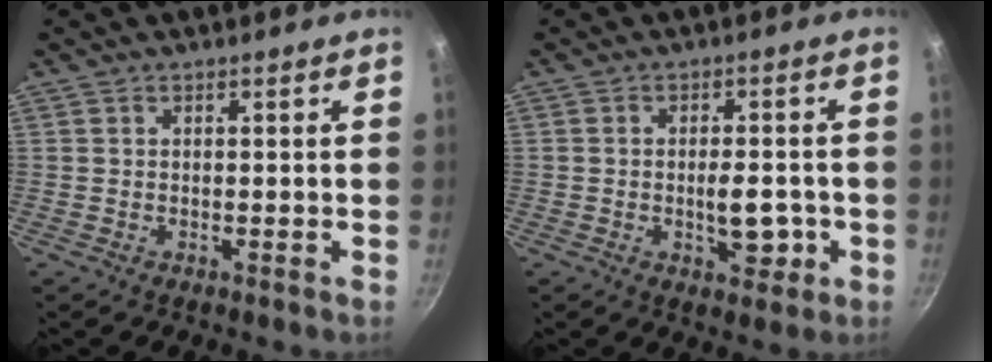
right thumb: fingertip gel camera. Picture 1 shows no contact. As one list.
[{"total": 6.6, "force": [-1.5, 3.5, 5.4], "torque": [-0.048, 0.005, -0.019]}]